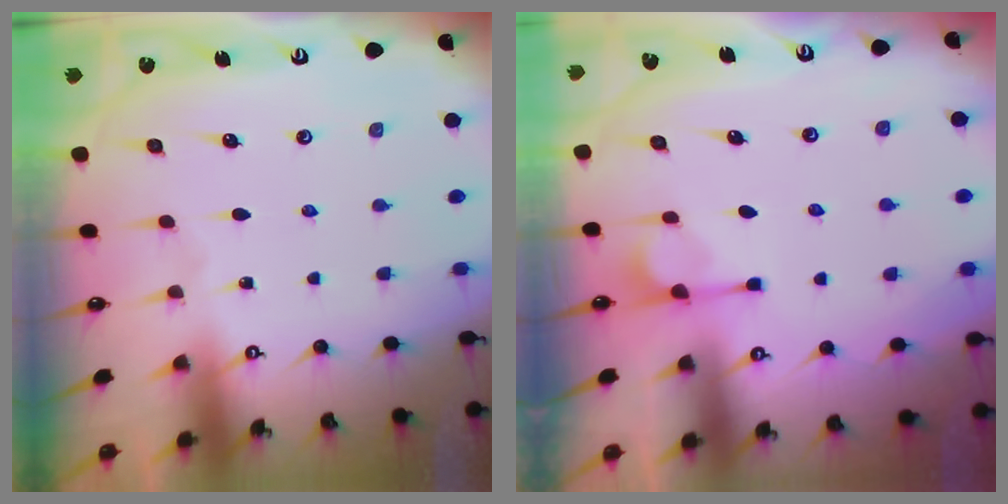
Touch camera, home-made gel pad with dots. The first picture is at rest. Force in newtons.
{"total": 0.9, "press": 0.1, "slide": 0.9}